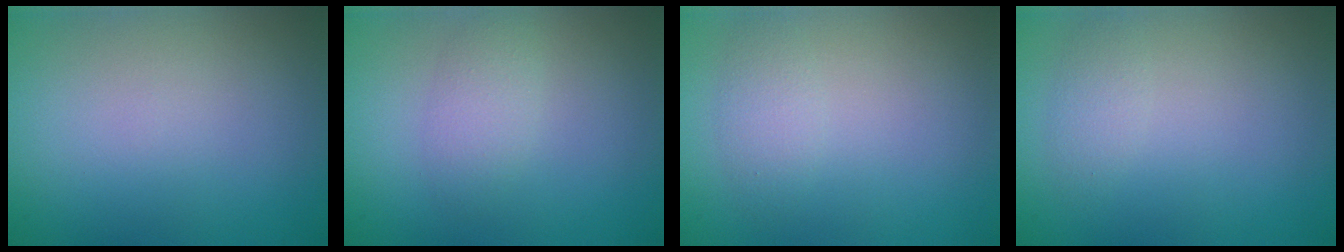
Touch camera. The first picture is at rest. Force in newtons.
{"total": 1.8, "press": 1.8, "slide": 0.1}
{"total": 1.6, "press": 1.6, "slide": 0.0}
{"total": 1.2, "press": 1.2, "slide": 0.0}